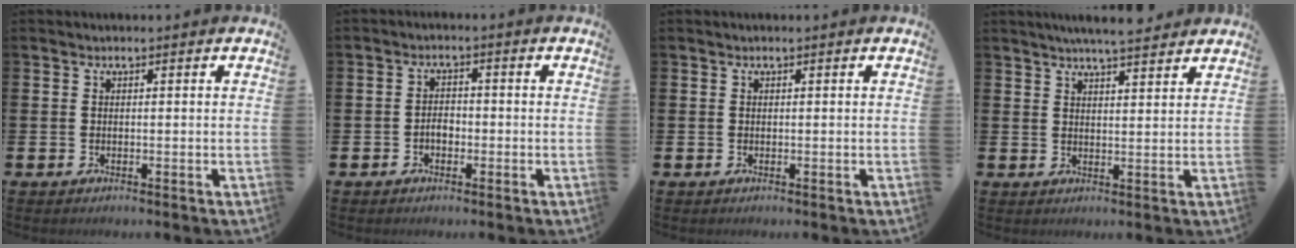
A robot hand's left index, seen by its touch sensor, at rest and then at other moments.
{"total": 2.2, "force": [-0.8, 1.5, 1.4], "torque": [-0.018, 0.001, -0.019]}
{"total": 0.0}
{"total": 5.1, "force": [4.8, 0.0, 1.5], "torque": [-0.030, -0.019, 0.085]}